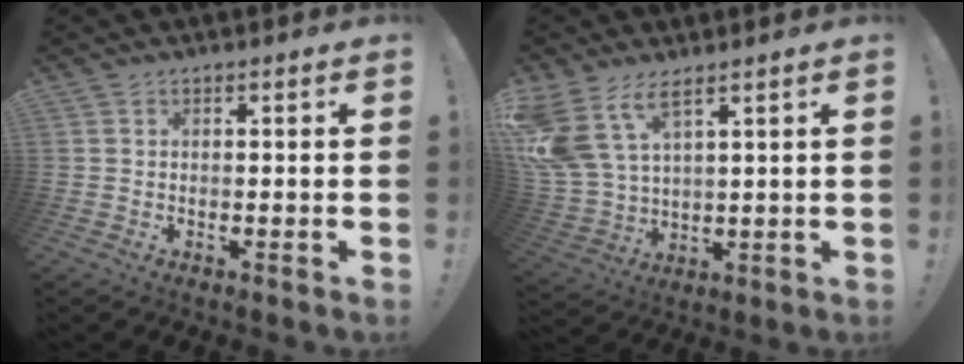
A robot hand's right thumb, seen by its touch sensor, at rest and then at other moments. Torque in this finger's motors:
{"motor_torque": [2.02, 2.53, 1.89, 0.88, 0.21]}